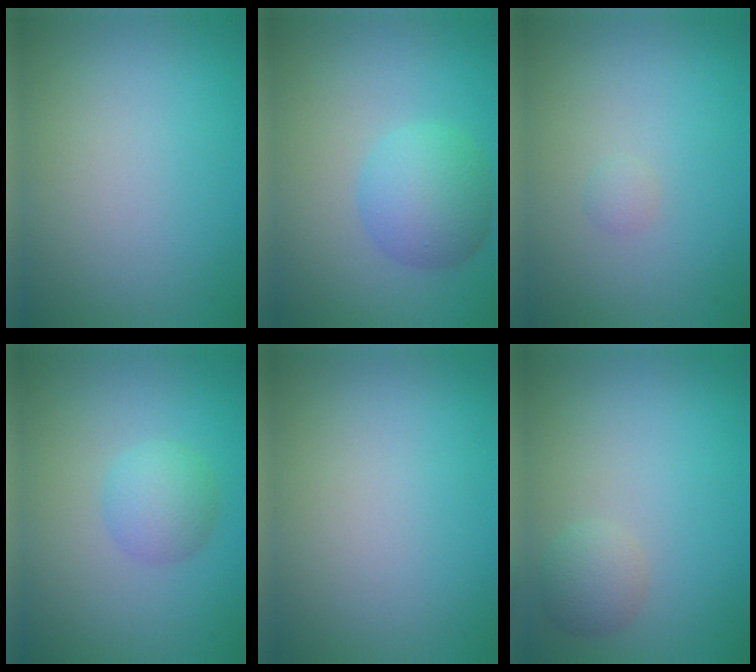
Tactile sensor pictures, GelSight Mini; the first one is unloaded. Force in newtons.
{"total": 4.8, "press": 4.8, "slide": 0.1}
{"total": 0.6, "press": 0.6, "slide": 0.0}
{"total": 2.7, "press": 2.7, "slide": 0.0}
{"total": 0.0}
{"total": 2.1, "press": 2.1, "slide": 0.1}